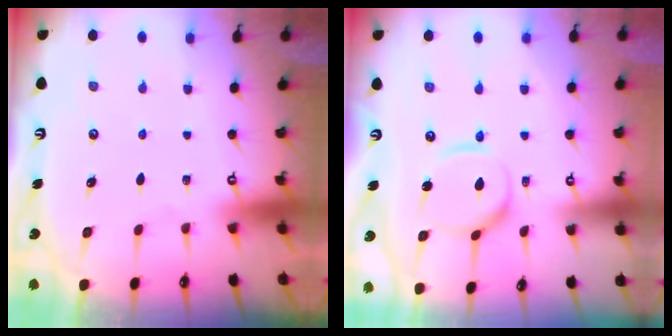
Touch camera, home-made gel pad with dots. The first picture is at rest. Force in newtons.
{"total": 10.2, "press": 10.2, "slide": 1.0}